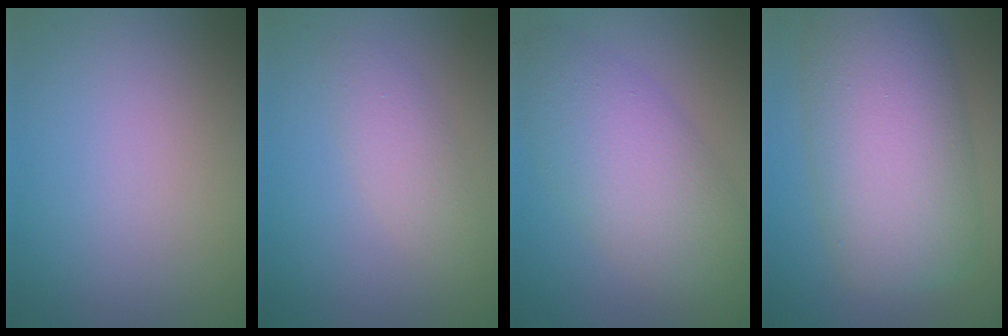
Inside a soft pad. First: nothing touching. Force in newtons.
{"total": 2.2, "press": 2.2, "slide": 0.2}
{"total": 7.4, "press": 7.4, "slide": 0.1}
{"total": 11.0, "press": 11.0, "slide": 0.3}